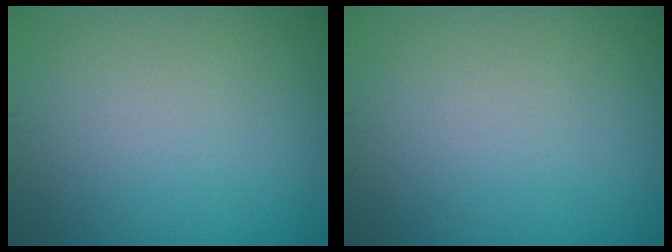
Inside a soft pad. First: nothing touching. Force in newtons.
{"total": 0.0}